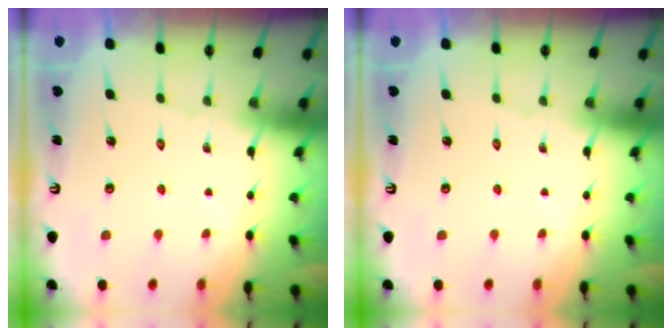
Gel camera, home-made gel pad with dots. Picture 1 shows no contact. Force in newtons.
{"total": 0.0}